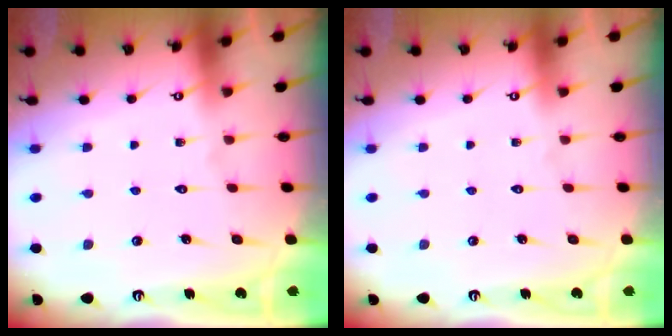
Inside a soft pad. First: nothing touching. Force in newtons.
{"total": 0.0}